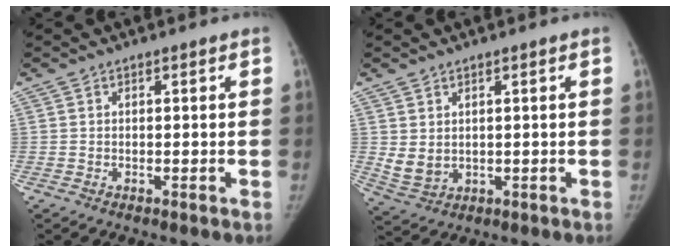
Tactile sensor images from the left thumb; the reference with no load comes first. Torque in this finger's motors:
{"motor_torque": [0.02, 0.07, 0.41, -0.42, 0.02]}